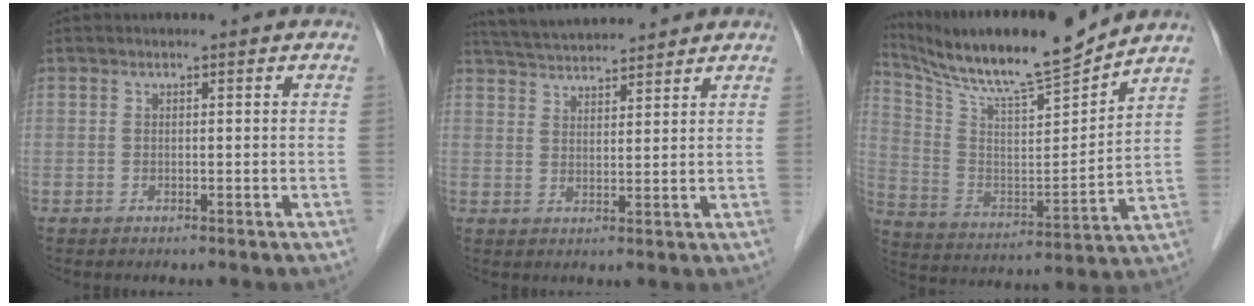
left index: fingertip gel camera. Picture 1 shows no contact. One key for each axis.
{"total": 9.5, "fx": 9.0, "fy": 1.0, "fz": 2.9, "tx": -0.058, "ty": 0.030, "tz": 0.148}
{"total": 17.8, "fx": 16.1, "fy": -0.1, "fz": 7.7, "tx": -0.149, "ty": -0.014, "tz": 0.277}